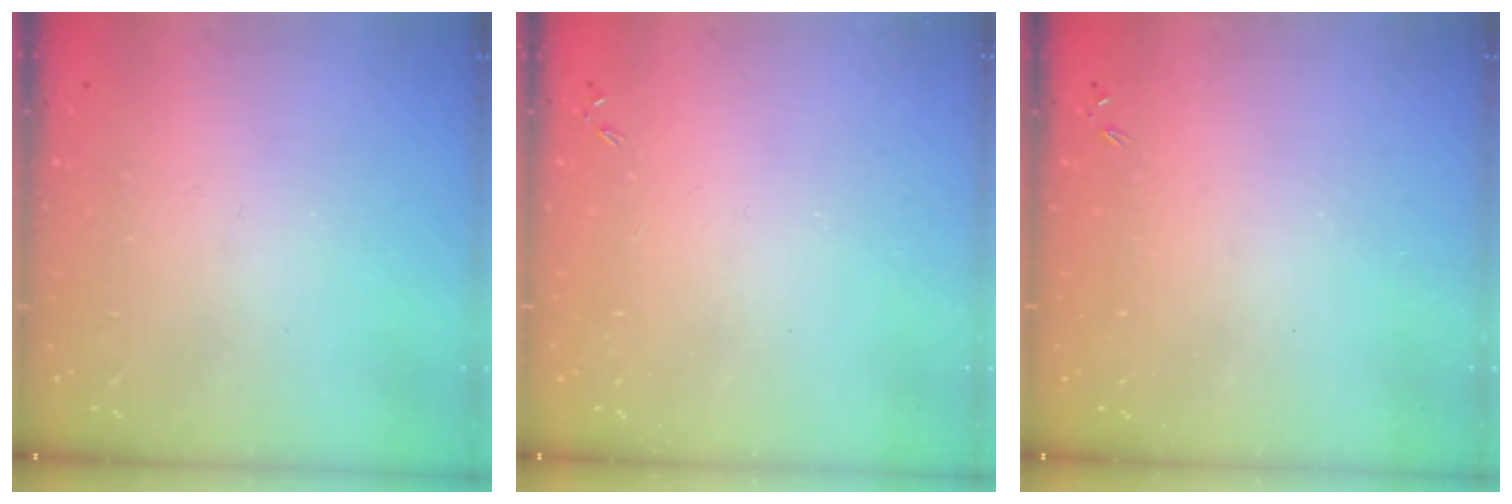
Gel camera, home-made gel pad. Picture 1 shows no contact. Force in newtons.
{"total": 0.0}
{"total": 0.0}